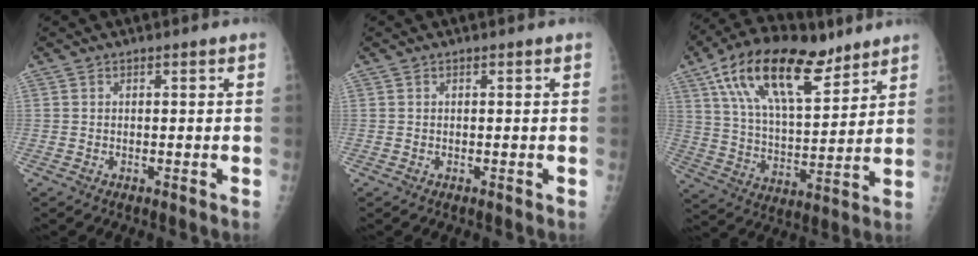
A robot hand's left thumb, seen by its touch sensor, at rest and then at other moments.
{"total": 0.0}
{"total": 21.3, "force": [12.4, 9.3, 14.6], "torque": [-0.235, -0.033, 0.223]}